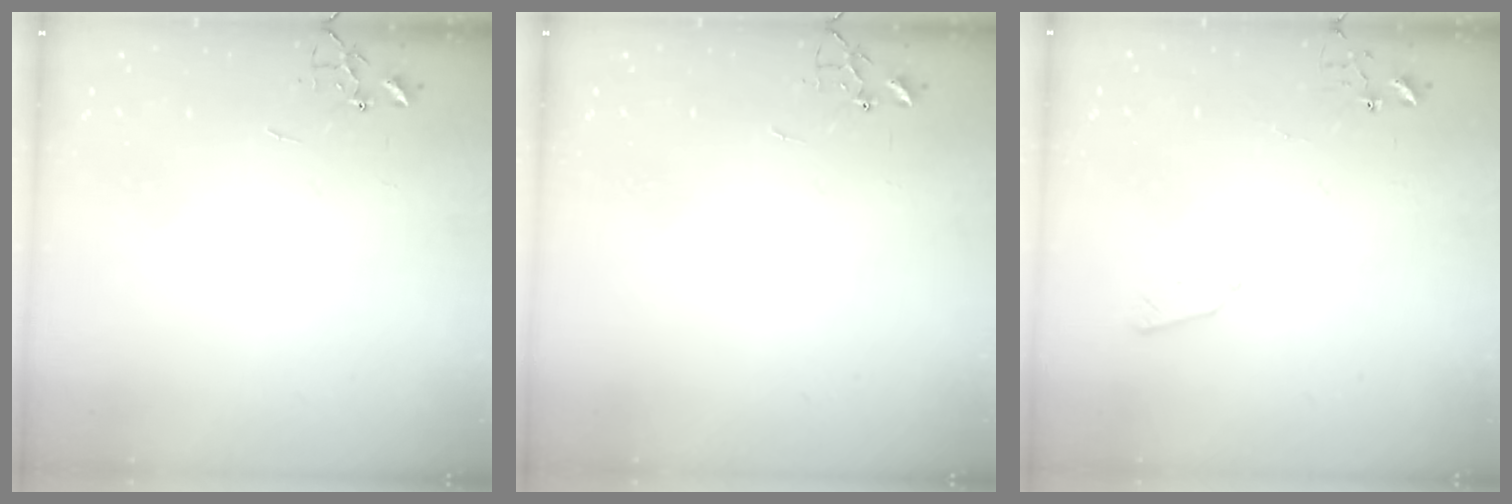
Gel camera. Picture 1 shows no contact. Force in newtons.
{"total": 0.0}
{"total": 3.4, "press": 3.4, "slide": 0.5}